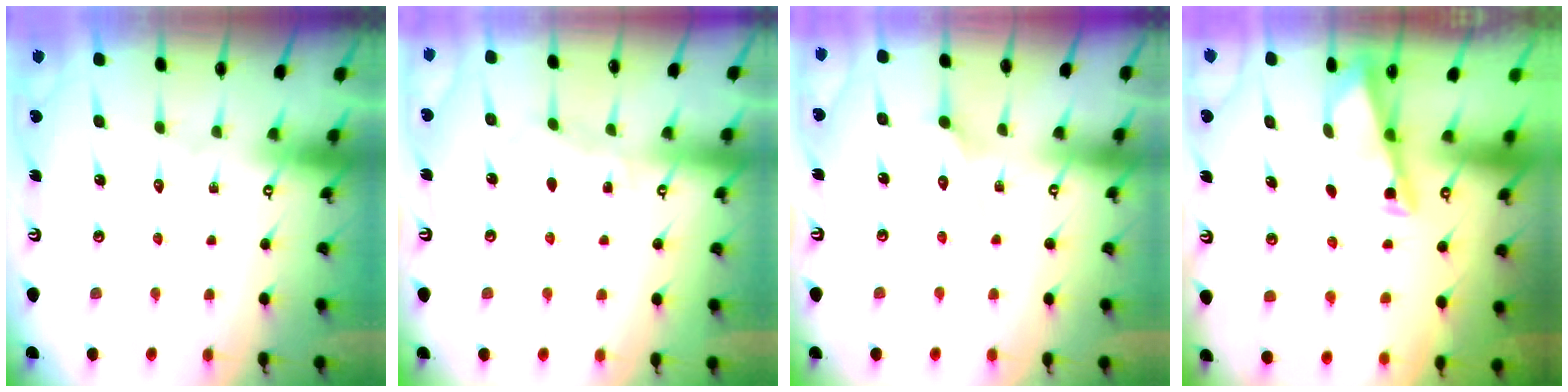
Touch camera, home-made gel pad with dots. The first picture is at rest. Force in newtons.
{"total": 2.7, "press": 2.7, "slide": 0.4}
{"total": 2.8, "press": 2.7, "slide": 0.6}
{"total": 3.4, "press": 3.4, "slide": 0.3}